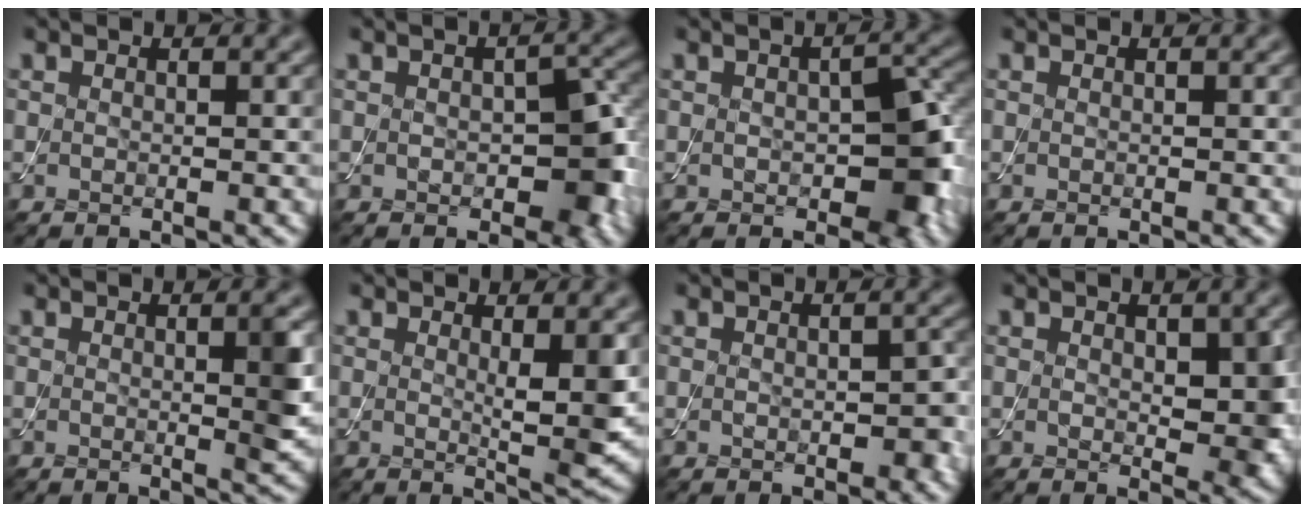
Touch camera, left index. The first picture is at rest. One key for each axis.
{"total": 4.6, "fx": -0.7, "fy": 2.7, "fz": 3.6, "tx": -0.046, "ty": -0.005, "tz": -0.007}
{"total": 5.2, "fx": -0.8, "fy": 3.0, "fz": 4.1, "tx": -0.054, "ty": -0.002, "tz": -0.010}
{"total": 0.0}
{"total": 2.4, "fx": 0.2, "fy": 0.4, "fz": 2.4, "tx": -0.029, "ty": -0.004, "tz": 0.000}
{"total": 3.3, "fx": 0.6, "fy": 0.5, "fz": 3.2, "tx": -0.047, "ty": -0.014, "tz": 0.013}
{"total": 2.4, "fx": -0.3, "fy": 1.5, "fz": 1.9, "tx": -0.028, "ty": -0.006, "tz": -0.003}
{"total": 4.1, "fx": 0.5, "fy": 2.3, "fz": 3.4, "tx": -0.048, "ty": -0.009, "tz": 0.013}